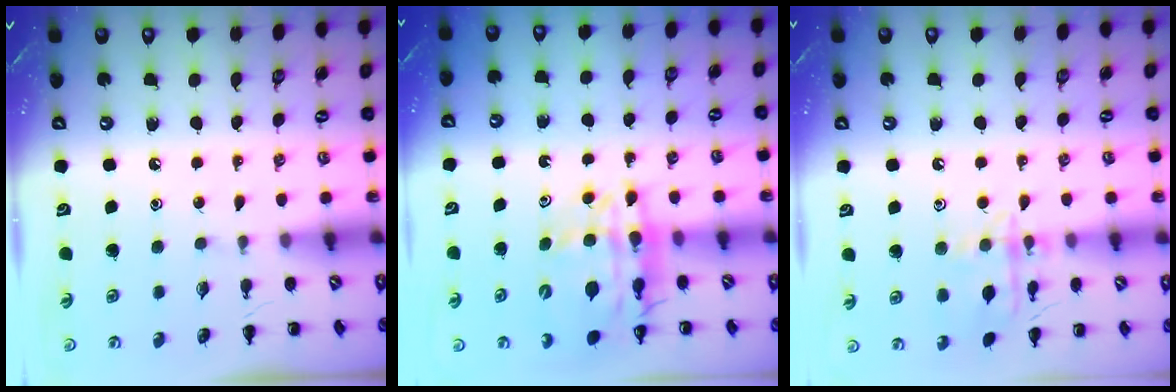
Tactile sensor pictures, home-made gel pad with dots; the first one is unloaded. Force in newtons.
{"total": 15.0, "press": 14.4, "slide": 4.2}
{"total": 11.7, "press": 11.7, "slide": 0.6}